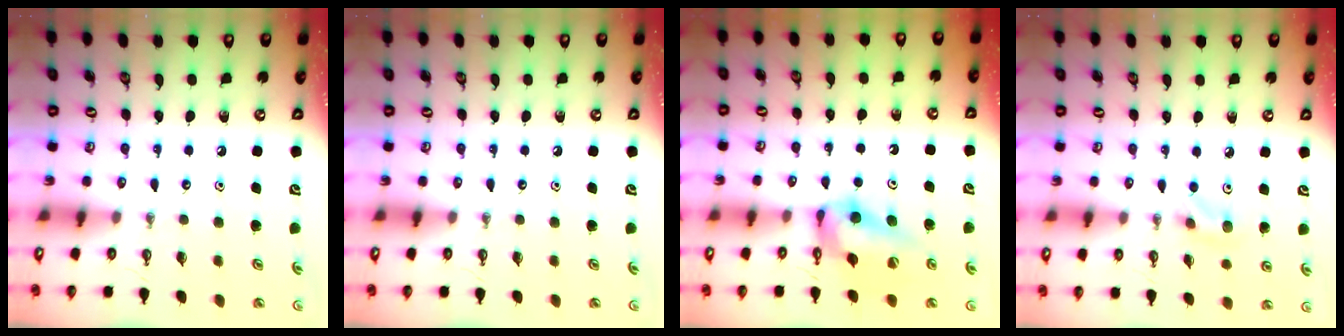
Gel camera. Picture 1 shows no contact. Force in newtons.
{"total": 0.0}
{"total": 10.3, "press": 10.2, "slide": 1.0}
{"total": 5.1, "press": 5.0, "slide": 0.9}